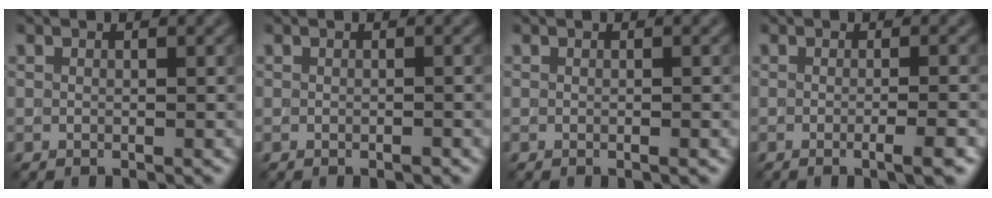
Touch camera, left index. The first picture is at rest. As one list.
[{"total": 0.5, "force": [-0.3, 0.1, 0.4], "torque": [-0.005, 0.001, -0.005]}, {"total": 0.9, "force": [-0.1, 0.3, 0.8], "torque": [-0.004, -0.001, -0.004]}, {"total": 3.1, "force": [-0.8, 0.9, 2.9], "torque": [-0.022, 0.000, -0.014]}]